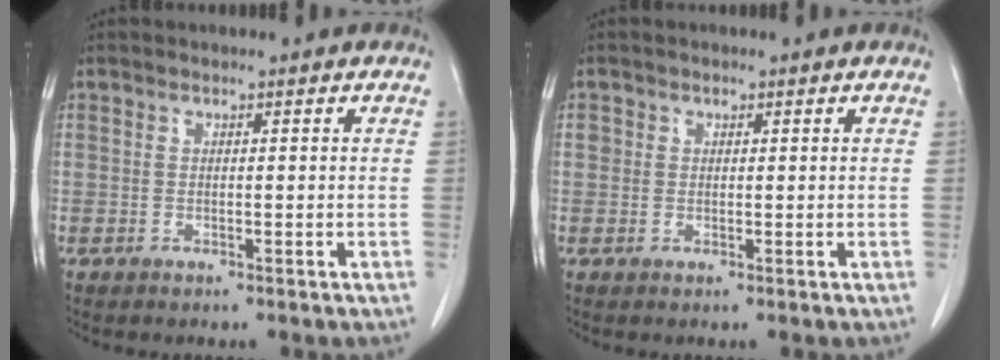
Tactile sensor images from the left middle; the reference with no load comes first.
{"total": 1.2, "force": [0.4, 1.1, 0.3], "torque": [0.001, 0.004, 0.004]}